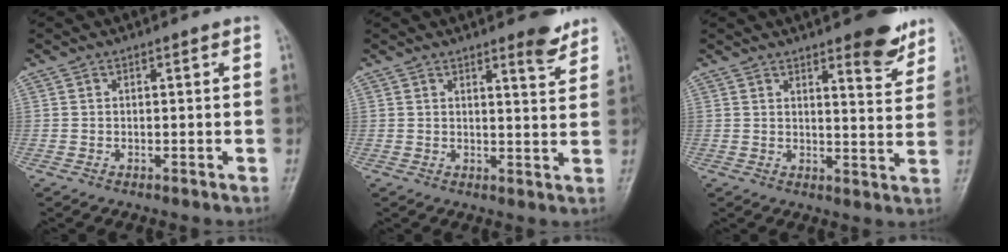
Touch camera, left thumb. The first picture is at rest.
{"total": 4.5, "force": [3.4, 1.0, 2.8], "torque": [-0.026, -0.027, 0.044]}
{"total": 8.5, "force": [5.8, 2.4, 5.7], "torque": [-0.051, -0.036, 0.075]}